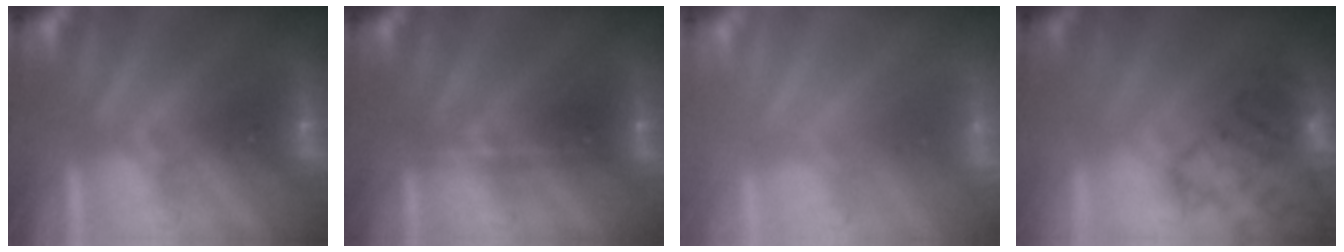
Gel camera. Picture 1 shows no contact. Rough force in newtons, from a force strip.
{"total": 2.3}
{"total": 6.5}
{"total": 4.3}